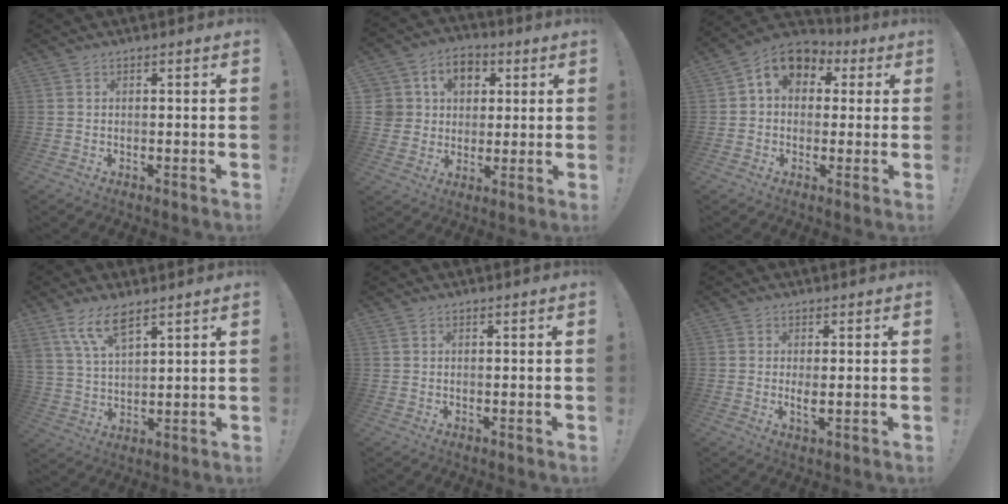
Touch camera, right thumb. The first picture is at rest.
{"total": 12.0, "force": [4.3, 9.8, 5.5], "torque": [-0.096, -0.011, 0.086]}
{"total": 9.4, "force": [3.3, 7.2, 5.1], "torque": [-0.082, -0.004, 0.067]}
{"total": 10.1, "force": [7.2, 3.9, 6.0], "torque": [-0.119, -0.028, 0.137]}
{"total": 0.5, "force": [0.4, 0.0, 0.3], "torque": [-0.003, -0.002, 0.007]}
{"total": 2.7, "force": [0.4, 0.5, 2.6], "torque": [-0.034, -0.009, 0.006]}